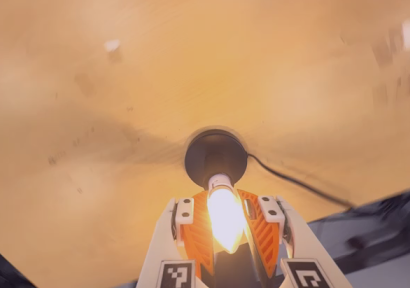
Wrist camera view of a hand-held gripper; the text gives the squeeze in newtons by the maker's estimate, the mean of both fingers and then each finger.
{"total": 15.3, "left": 15.9, "right": 14.8}